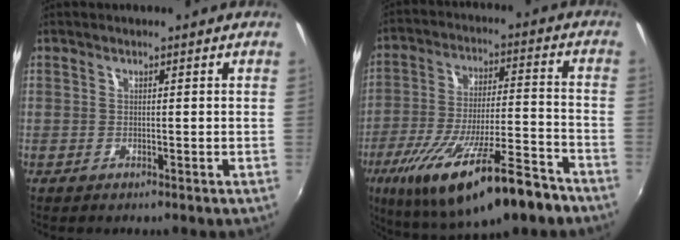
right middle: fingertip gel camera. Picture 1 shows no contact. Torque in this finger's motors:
{"motor_torque": [1.58, -0.56, 1.05, 0.21]}